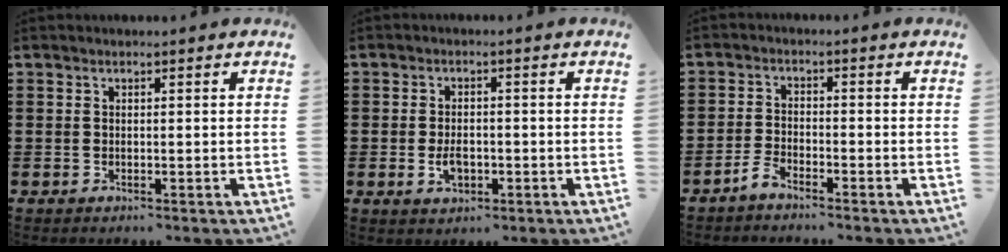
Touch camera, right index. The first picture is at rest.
{"total": 3.2, "force": [-0.9, 2.0, 2.3], "torque": [-0.045, 0.002, -0.016]}
{"total": 2.5, "force": [-2.4, 0.2, 0.7], "torque": [-0.022, 0.002, -0.050]}